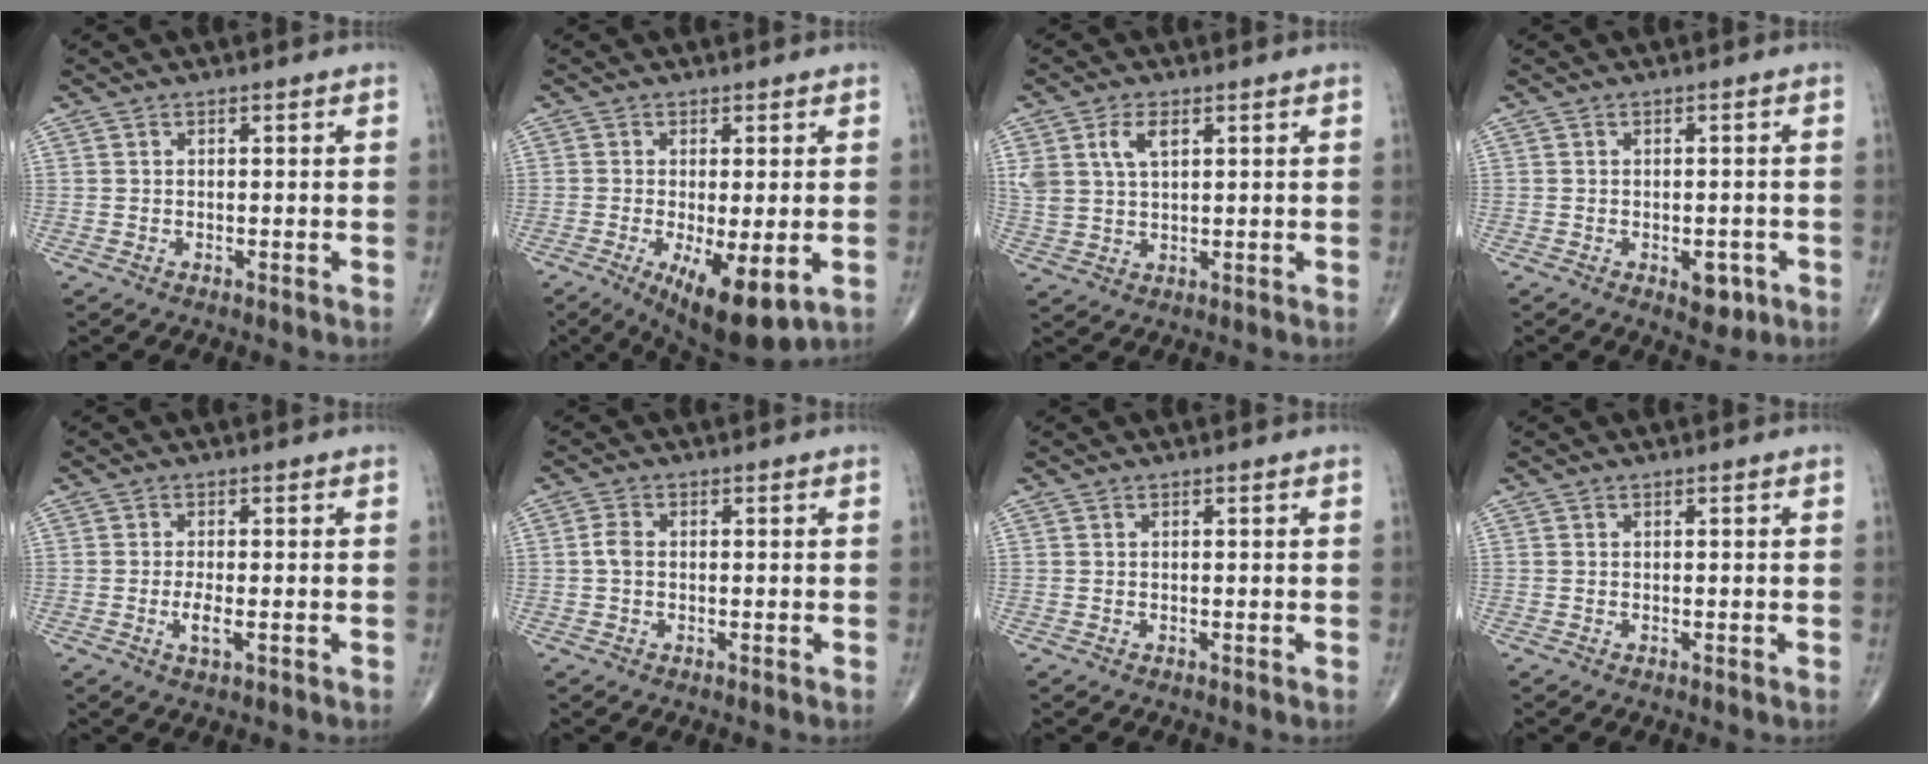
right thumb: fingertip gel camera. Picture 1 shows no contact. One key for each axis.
{"total": 11.1, "fx": -3.6, "fy": 3.6, "fz": 9.9, "tx": -0.155, "ty": -0.021, "tz": -0.046}
{"total": 6.1, "fx": 2.6, "fy": 3.3, "fz": 4.5, "tx": -0.091, "ty": -0.004, "tz": 0.055}
{"total": 4.1, "fx": -1.6, "fy": 2.3, "fz": 3.0, "tx": -0.020, "ty": 0.006, "tz": -0.012}
{"total": 2.8, "fx": -0.8, "fy": 0.8, "fz": 2.5, "tx": -0.053, "ty": -0.004, "tz": -0.014}
{"total": 2.1, "fx": -0.1, "fy": 1.4, "fz": 1.6, "tx": -0.032, "ty": 0.003, "tz": -0.007}
{"total": 0.0}
{"total": 0.0}